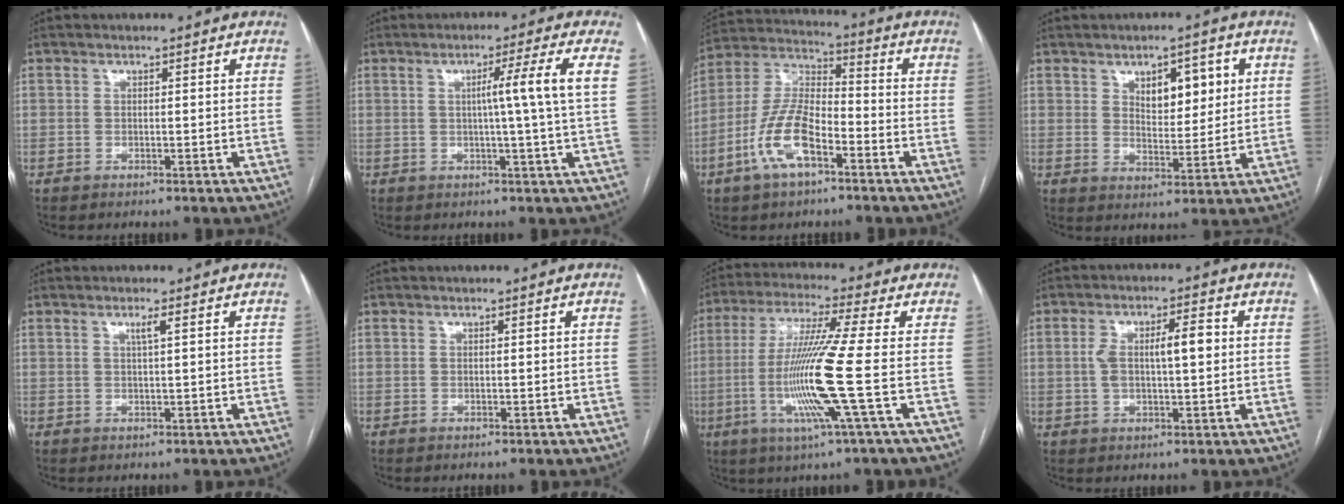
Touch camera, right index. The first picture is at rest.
{"total": 6.9, "force": [1.1, -2.2, 6.4], "torque": [-0.102, 0.003, 0.021]}
{"total": 12.1, "force": [-5.4, 4.6, 9.8], "torque": [-0.217, 0.011, -0.103]}
{"total": 7.3, "force": [2.8, 3.3, 5.9], "torque": [-0.083, 0.003, 0.049]}
{"total": 1.4, "force": [0.6, -0.3, 1.2], "torque": [-0.026, -0.002, 0.013]}
{"total": 0.0}
{"total": 13.3, "force": [-2.8, -2.0, 12.9], "torque": [-0.265, -0.017, -0.063]}
{"total": 6.6, "force": [0.8, 1.8, 6.3], "torque": [-0.120, 0.019, 0.017]}